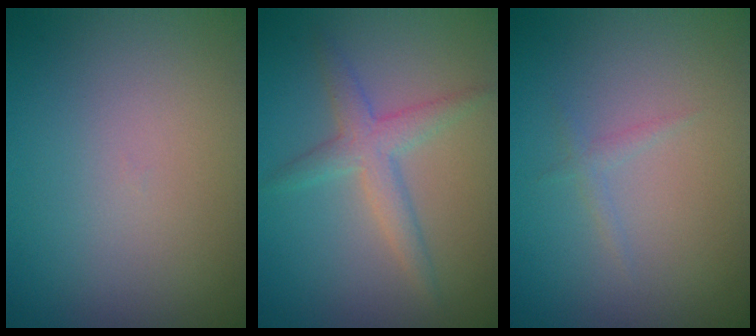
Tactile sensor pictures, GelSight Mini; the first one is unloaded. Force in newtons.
{"total": 3.0, "press": 3.0, "slide": 0.2}
{"total": 0.8, "press": 0.8, "slide": 0.0}